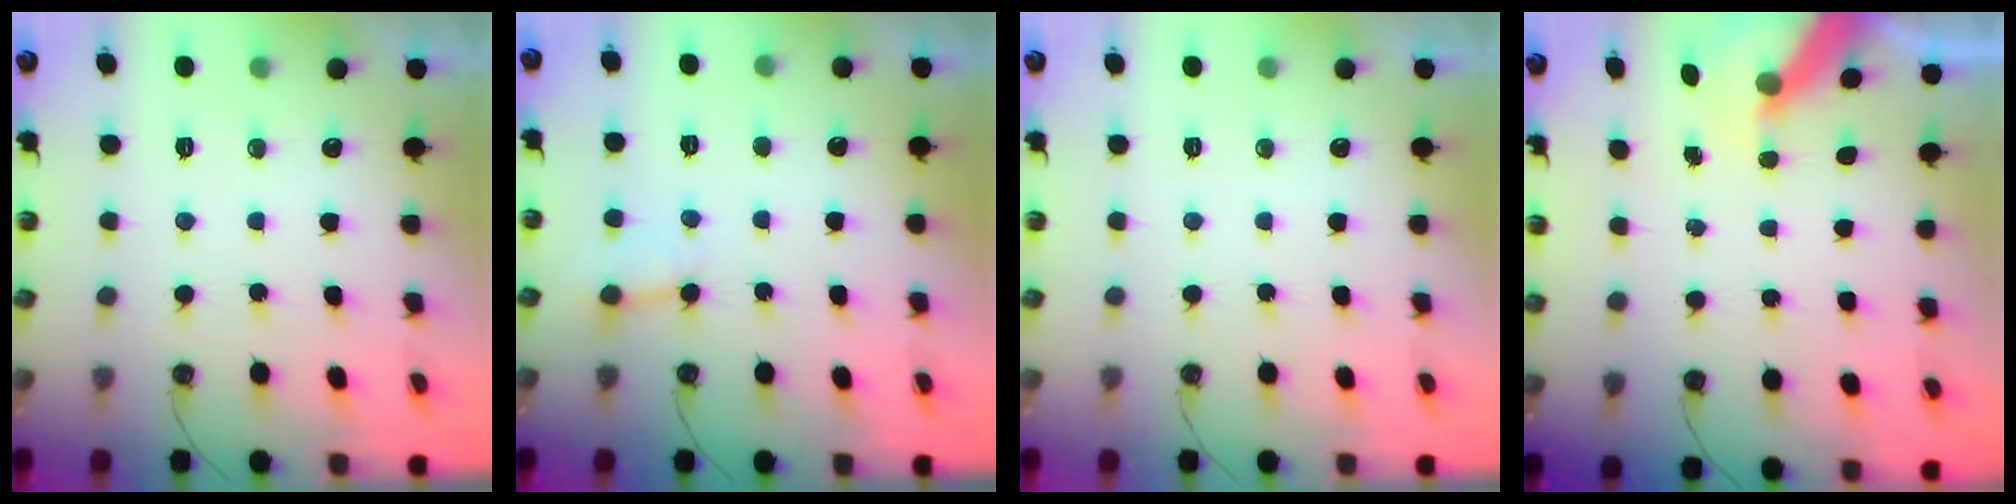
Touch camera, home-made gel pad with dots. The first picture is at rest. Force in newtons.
{"total": 4.0, "press": 4.0, "slide": 0.5}
{"total": 0.0}
{"total": 6.8, "press": 6.8, "slide": 0.9}